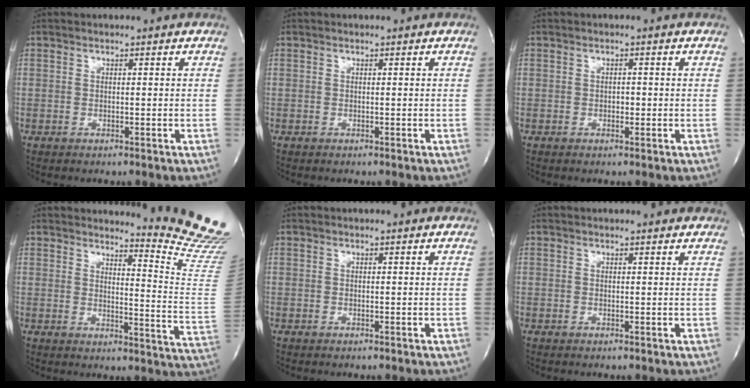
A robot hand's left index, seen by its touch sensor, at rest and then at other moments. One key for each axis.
{"total": 0.0}
{"total": 1.0, "fx": -0.2, "fy": 0.6, "fz": 0.8, "tx": -0.011, "ty": 0.002, "tz": -0.003}
{"total": 14.0, "fx": 13.6, "fy": -2.1, "fz": 2.8, "tx": -0.038, "ty": -0.157, "tz": 0.141}
{"total": 0.0}
{"total": 2.5, "fx": 2.4, "fy": 0.5, "fz": 0.4, "tx": -0.014, "ty": 0.007, "tz": 0.019}